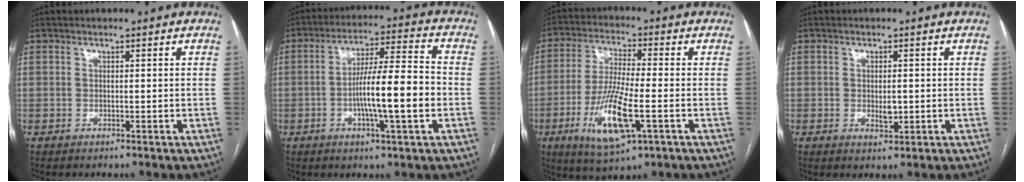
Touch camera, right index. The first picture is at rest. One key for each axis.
{"total": 11.9, "fx": -2.3, "fy": 0.8, "fz": 11.7, "tx": -0.194, "ty": 0.009, "tz": -0.041}
{"total": 12.6, "fx": -4.2, "fy": 2.2, "fz": 11.6, "tx": -0.237, "ty": -0.021, "tz": -0.074}
{"total": 2.3, "fx": 0.0, "fy": 1.1, "fz": 2.0, "tx": -0.030, "ty": -0.001, "tz": 0.005}